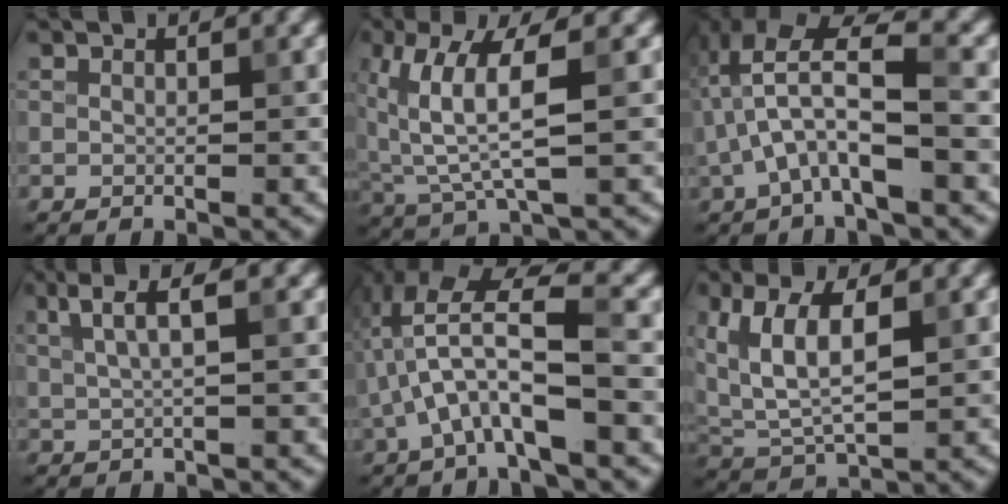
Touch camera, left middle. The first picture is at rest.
{"total": 6.0, "force": [1.6, 1.7, 5.5], "torque": [-0.124, -0.001, 0.036]}
{"total": 6.5, "force": [-0.9, 2.2, 6.1], "torque": [-0.131, 0.023, -0.020]}
{"total": 3.2, "force": [1.4, 0.7, 2.8], "torque": [-0.046, 0.003, 0.026]}
{"total": 6.4, "force": [-1.4, 1.7, 6.0], "torque": [-0.128, 0.019, -0.026]}
{"total": 6.8, "force": [1.9, 3.5, 5.5], "torque": [-0.120, 0.003, 0.037]}